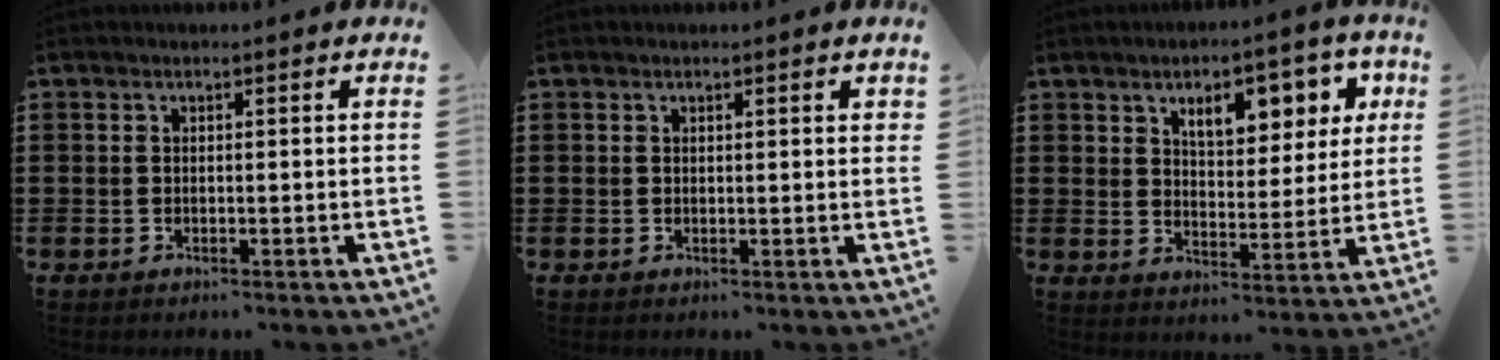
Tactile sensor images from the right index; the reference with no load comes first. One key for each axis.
{"total": 0.6, "fx": 0.4, "fy": 0.1, "fz": 0.5, "tx": -0.009, "ty": 0.002, "tz": 0.007}
{"total": 7.7, "fx": 4.2, "fy": 3.9, "fz": 5.2, "tx": -0.088, "ty": -0.004, "tz": 0.065}